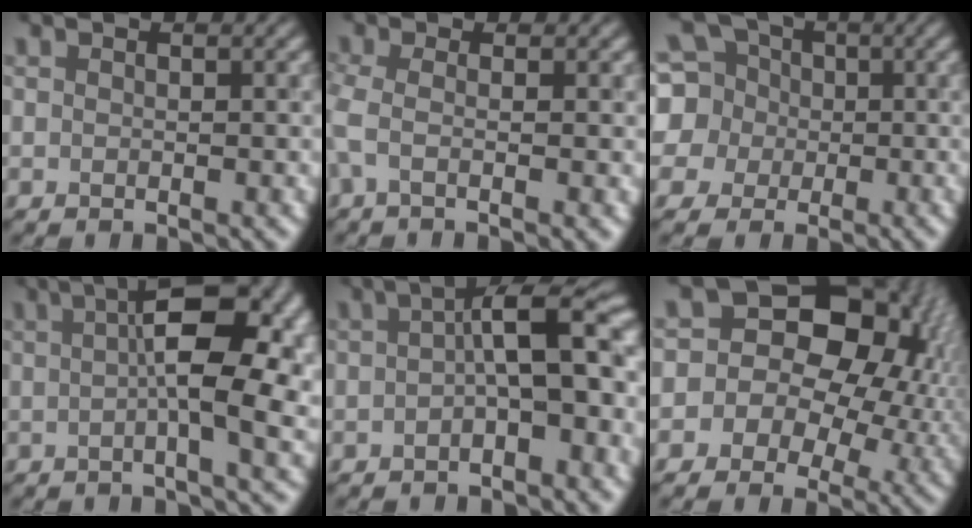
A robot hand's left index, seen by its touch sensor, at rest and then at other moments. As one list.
[{"total": 2.9, "force": [-0.6, 0.8, 2.7], "torque": [-0.051, -0.011, -0.020]}, {"total": 8.2, "force": [1.3, 7.7, 2.4], "torque": [-0.075, 0.027, -0.004]}, {"total": 9.6, "force": [1.3, 2.3, 9.2], "torque": [-0.119, 0.014, 0.013]}, {"total": 5.8, "force": [-0.4, 1.7, 5.5], "torque": [-0.072, 0.017, -0.016]}, {"total": 15.1, "force": [2.2, 11.8, 9.1], "torque": [-0.124, 0.027, 0.010]}]